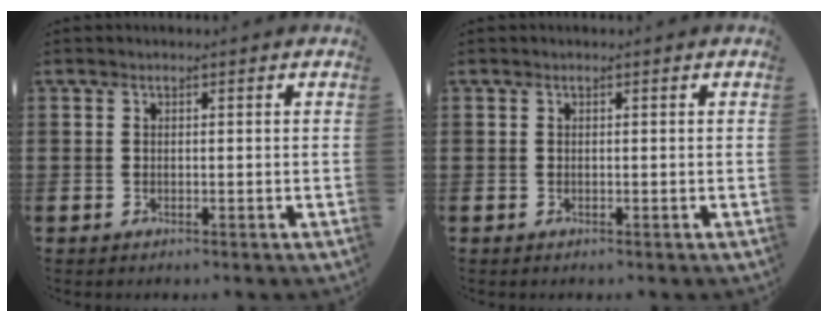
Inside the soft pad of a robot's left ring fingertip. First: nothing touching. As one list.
[{"total": 0.0}]